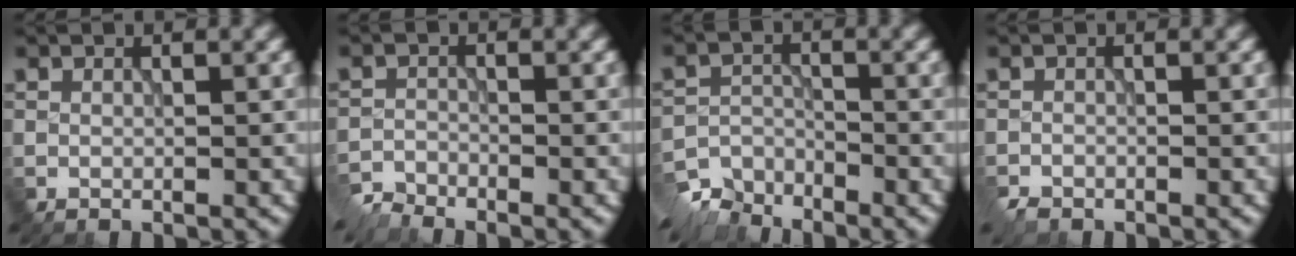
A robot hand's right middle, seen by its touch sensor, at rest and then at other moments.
{"total": 2.9, "force": [-2.8, 0.4, 0.3], "torque": [-0.012, -0.011, -0.062]}
{"total": 5.9, "force": [-5.4, 2.2, 0.6], "torque": [-0.006, -0.011, -0.096]}
{"total": 1.1, "force": [-1.0, 0.4, 0.1], "torque": [-0.003, -0.005, -0.023]}